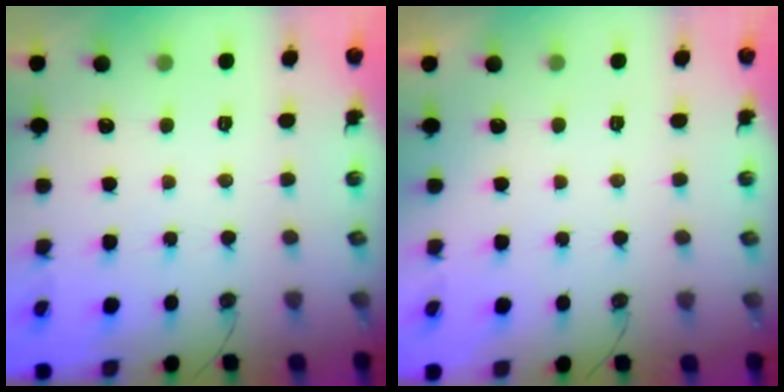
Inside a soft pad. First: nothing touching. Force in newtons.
{"total": 0.0}